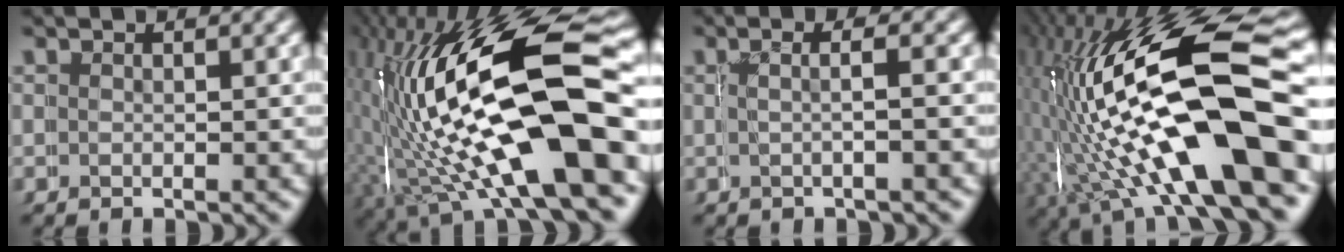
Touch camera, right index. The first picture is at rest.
{"total": 18.4, "force": [-2.2, 9.2, 15.7], "torque": [-0.277, -0.023, -0.022]}
{"total": 1.4, "force": [-0.1, 0.1, 1.4], "torque": [-0.029, 0.000, -0.003]}
{"total": 17.0, "force": [-1.0, 8.1, 14.9], "torque": [-0.274, -0.017, -0.009]}